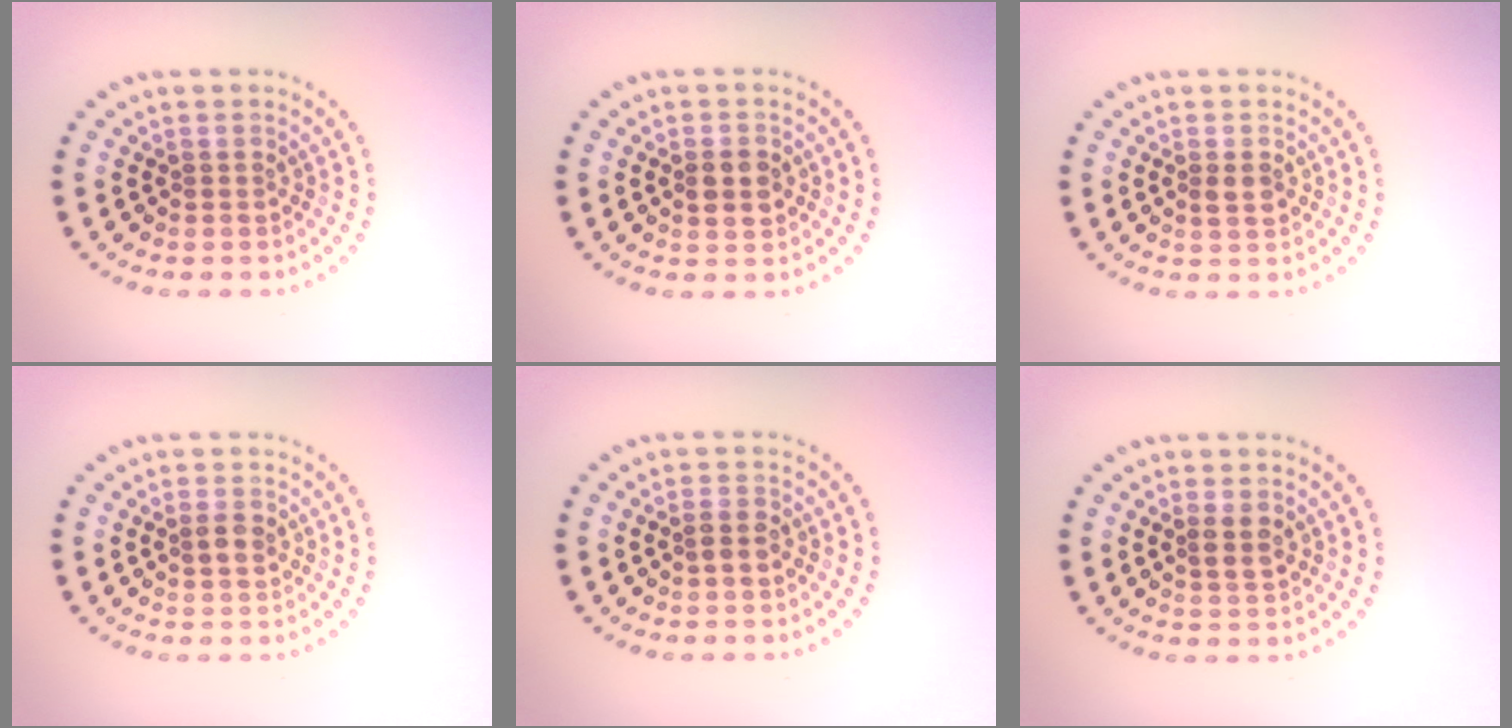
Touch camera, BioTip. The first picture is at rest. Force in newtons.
{"total": 2.8, "press": 2.8, "slide": 0.2}
{"total": 1.4, "press": 1.4, "slide": 0.2}
{"total": 1.5, "press": 1.5, "slide": 0.1}
{"total": 1.4, "press": 1.4, "slide": 0.3}
{"total": 1.8, "press": 1.7, "slide": 0.6}